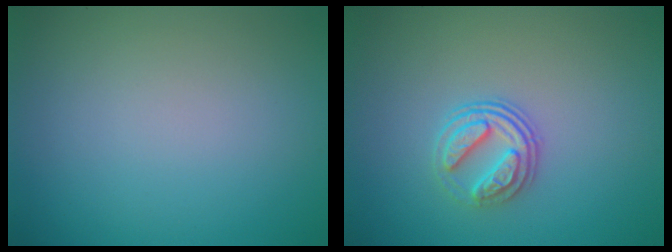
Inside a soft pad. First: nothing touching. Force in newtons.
{"total": 3.0, "press": 2.6, "slide": 1.6}